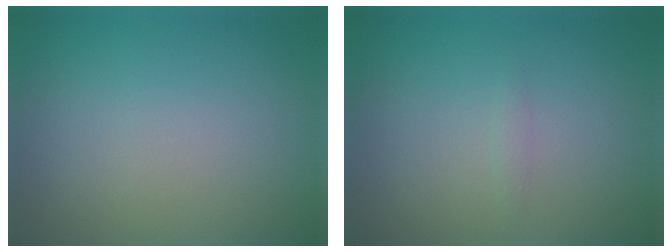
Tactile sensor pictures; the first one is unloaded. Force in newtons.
{"total": 0.6, "press": 0.6, "slide": 0.0}